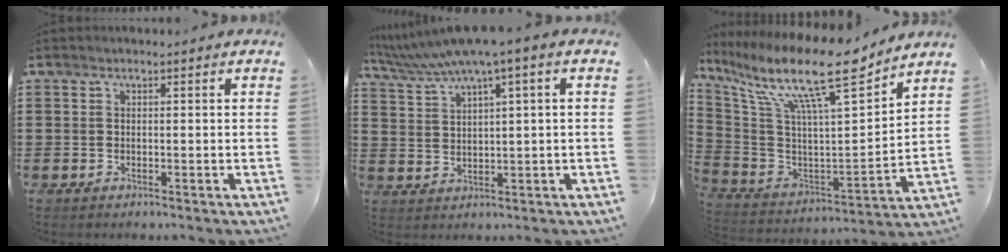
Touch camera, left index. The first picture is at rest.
{"total": 5.0, "force": [3.3, -0.1, 3.8], "torque": [-0.082, -0.015, 0.054]}
{"total": 14.4, "force": [10.3, 1.9, 10.0], "torque": [-0.206, -0.068, 0.163]}